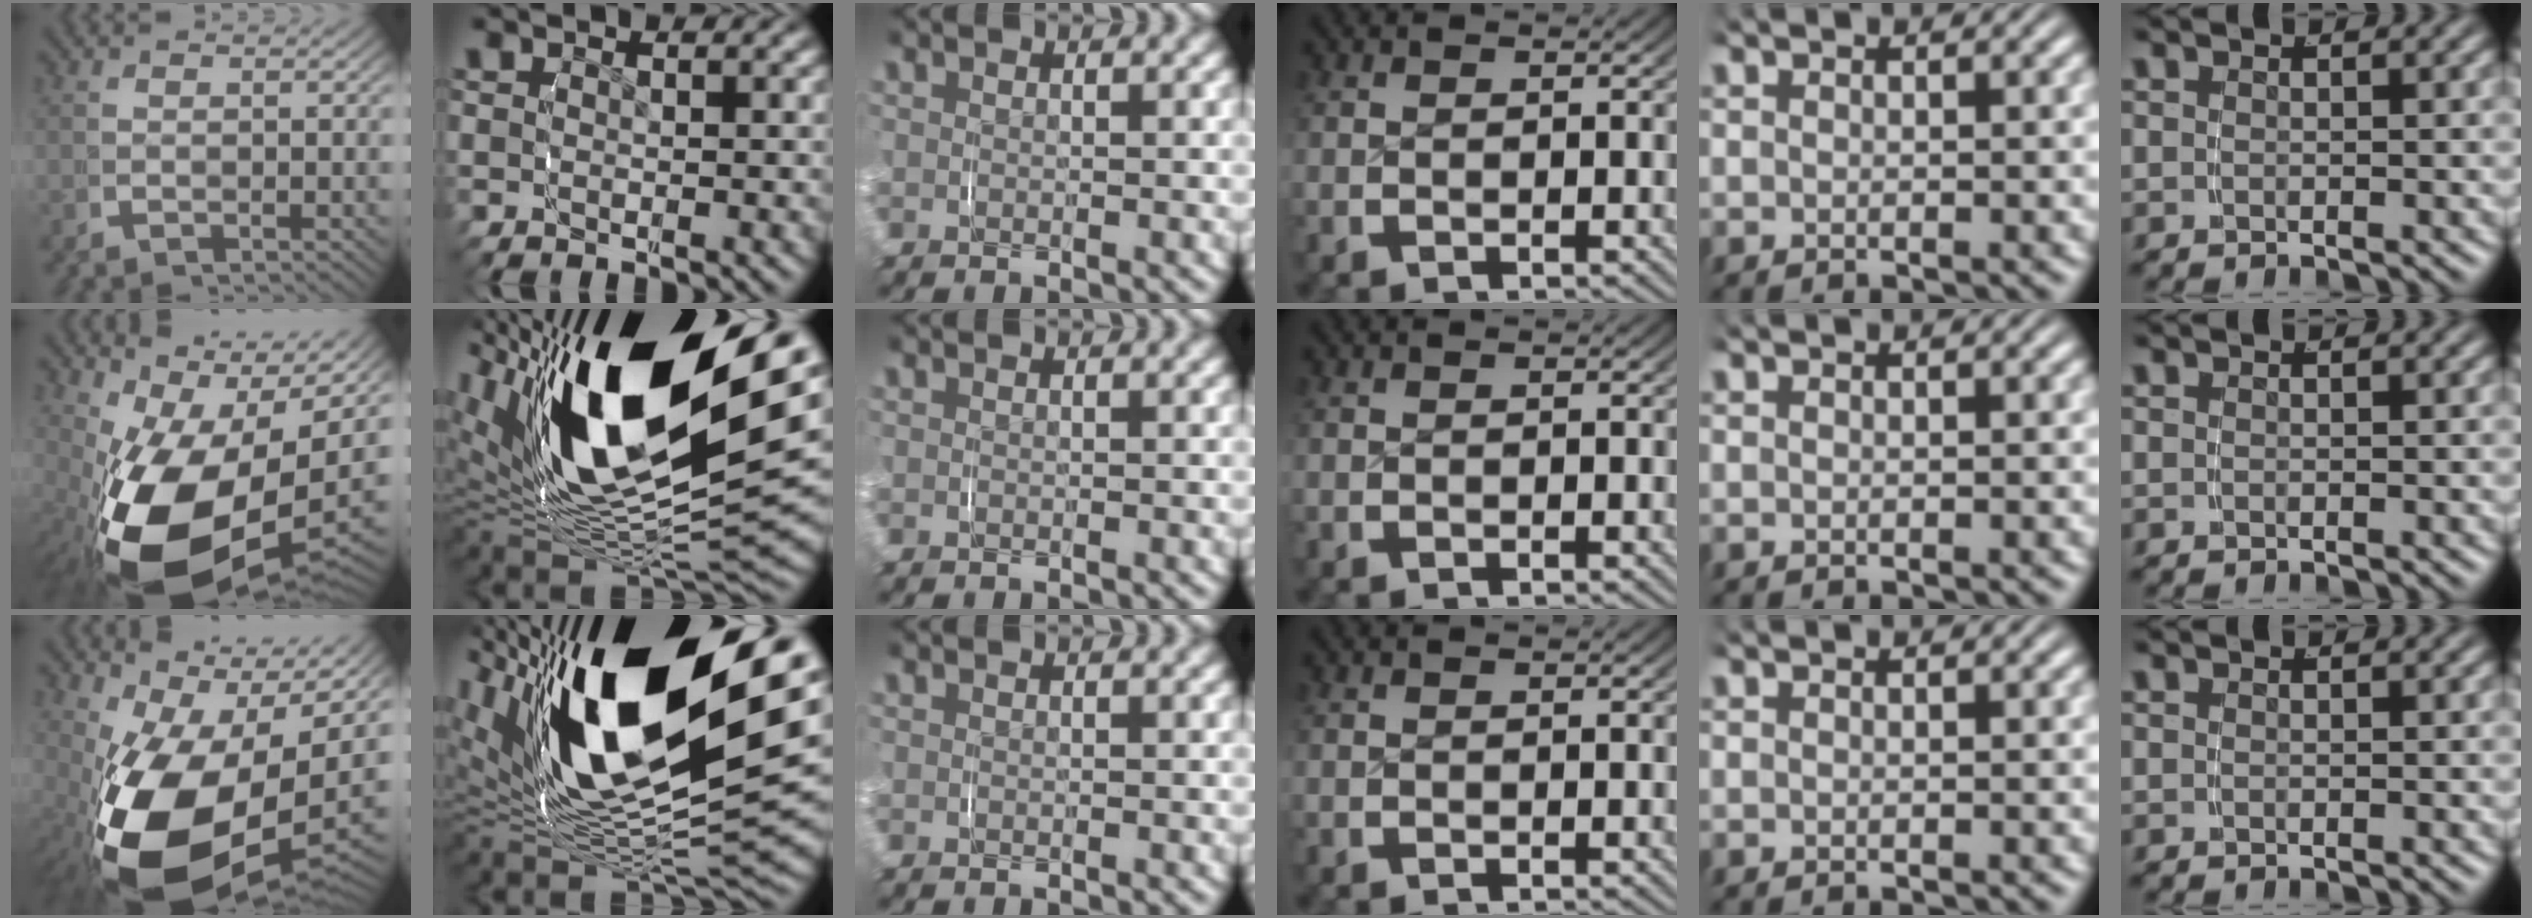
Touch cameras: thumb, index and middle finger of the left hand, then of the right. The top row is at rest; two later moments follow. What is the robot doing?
{"motion": "grasp_and_lifting", "object": "fork"}